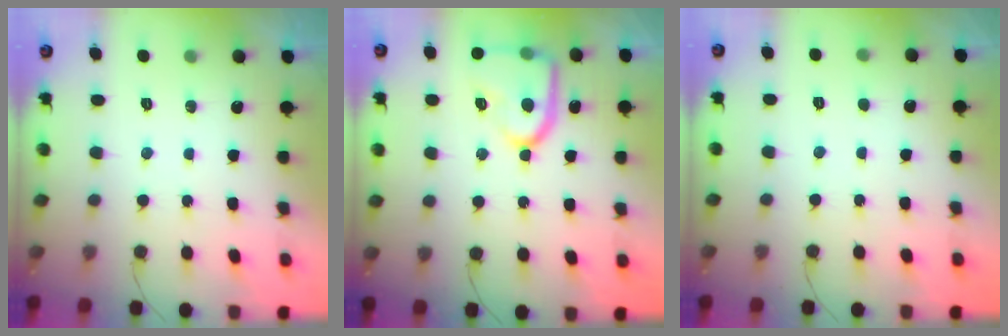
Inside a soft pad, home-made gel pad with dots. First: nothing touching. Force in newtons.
{"total": 15.6, "press": 15.6, "slide": 1.3}
{"total": 2.5, "press": 2.5, "slide": 0.3}